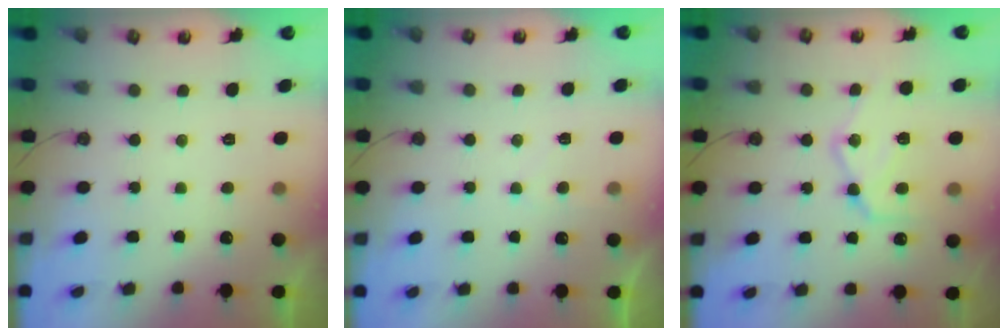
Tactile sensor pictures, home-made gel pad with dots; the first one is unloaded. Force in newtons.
{"total": 3.3, "press": 3.2, "slide": 0.4}
{"total": 15.3, "press": 15.2, "slide": 0.9}